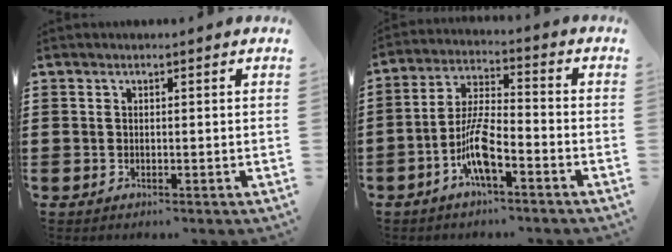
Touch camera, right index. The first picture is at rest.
{"total": 8.1, "force": [-4.0, 2.1, 6.7], "torque": [-0.149, -0.004, -0.078]}